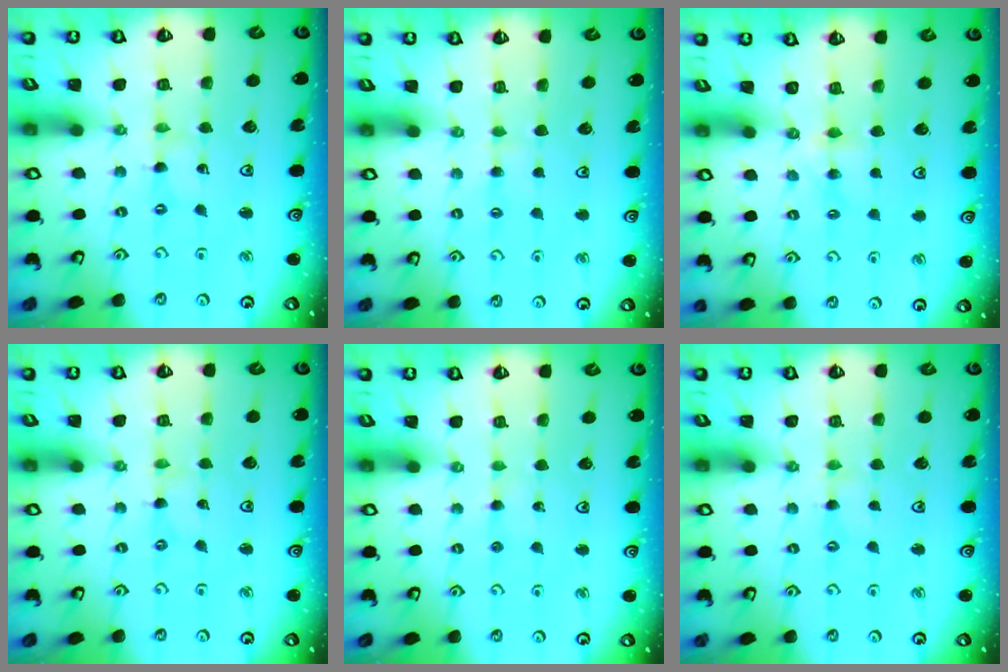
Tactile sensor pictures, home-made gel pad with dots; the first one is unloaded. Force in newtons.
{"total": 2.8, "press": 2.8, "slide": 0.4}
{"total": 3.6, "press": 3.6, "slide": 0.3}
{"total": 0.0}
{"total": 2.2, "press": 2.2, "slide": 0.2}
{"total": 2.2, "press": 2.2, "slide": 0.3}